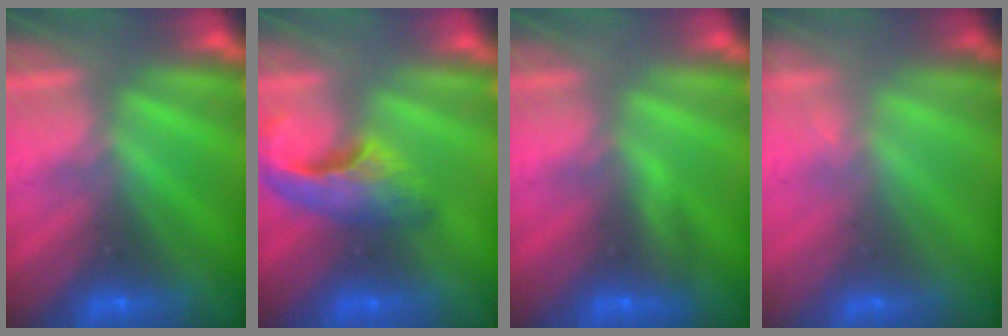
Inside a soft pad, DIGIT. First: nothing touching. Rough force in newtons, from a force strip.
{"total": 4.6}
{"total": 3.1}
{"total": 1.5}